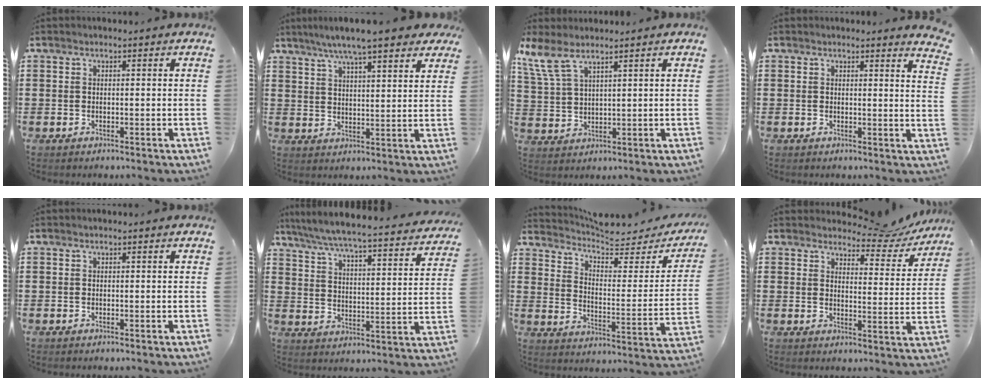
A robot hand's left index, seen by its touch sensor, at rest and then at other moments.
{"total": 7.0, "force": [5.9, 0.6, 3.9], "torque": [-0.094, -0.012, 0.102]}
{"total": 5.8, "force": [4.3, 1.4, 3.7], "torque": [-0.092, -0.011, 0.077]}
{"total": 2.0, "force": [1.9, -0.2, 0.7], "torque": [-0.012, -0.008, 0.034]}
{"total": 0.0}
{"total": 5.6, "force": [5.2, -0.3, 1.9], "torque": [-0.063, -0.045, 0.083]}
{"total": 5.6, "force": [5.1, 1.2, 1.9], "torque": [-0.058, -0.038, 0.084]}
{"total": 5.1, "force": [4.7, 1.0, 1.7], "torque": [-0.039, -0.025, 0.078]}